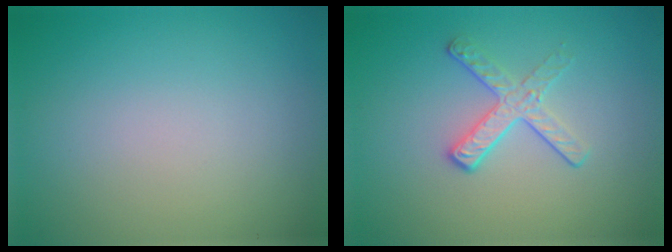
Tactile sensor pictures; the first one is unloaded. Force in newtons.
{"total": 2.4, "press": 1.7, "slide": 1.7}